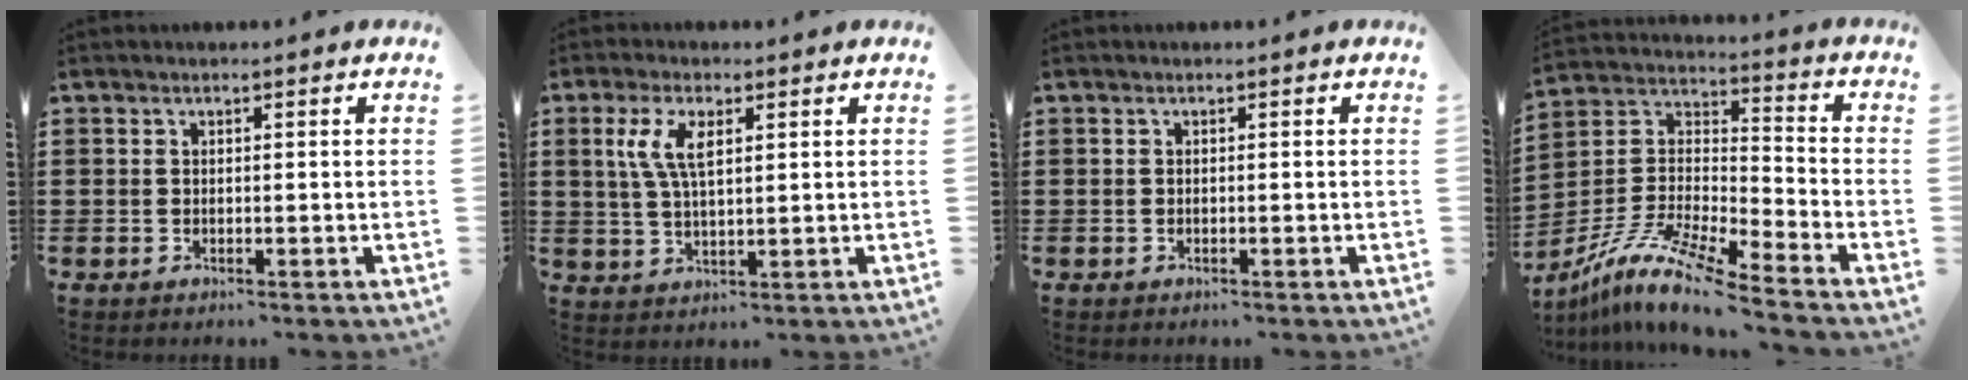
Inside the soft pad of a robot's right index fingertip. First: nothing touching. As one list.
[{"total": 6.0, "force": [1.9, 2.6, 5.1], "torque": [-0.116, 0.005, 0.030]}, {"total": 0.0}, {"total": 10.6, "force": [-8.8, 0.8, 5.9], "torque": [-0.133, -0.002, -0.181]}]